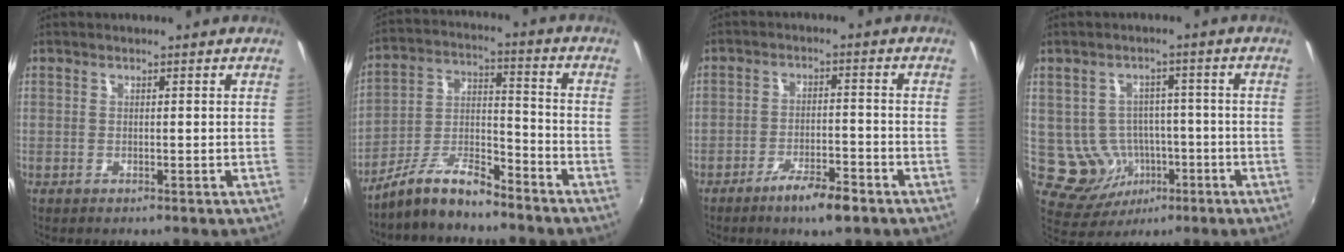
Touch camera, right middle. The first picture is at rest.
{"total": 9.7, "force": [-8.2, 2.2, 4.8], "torque": [-0.107, 0.021, -0.157]}
{"total": 6.7, "force": [-4.8, 1.4, 4.5], "torque": [-0.094, -0.005, -0.078]}
{"total": 8.8, "force": [-2.3, 7.9, 3.1], "torque": [-0.072, 0.009, -0.010]}